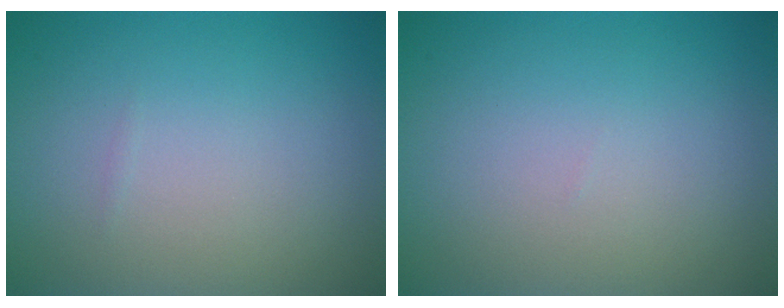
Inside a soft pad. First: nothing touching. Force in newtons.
{"total": 0.0}